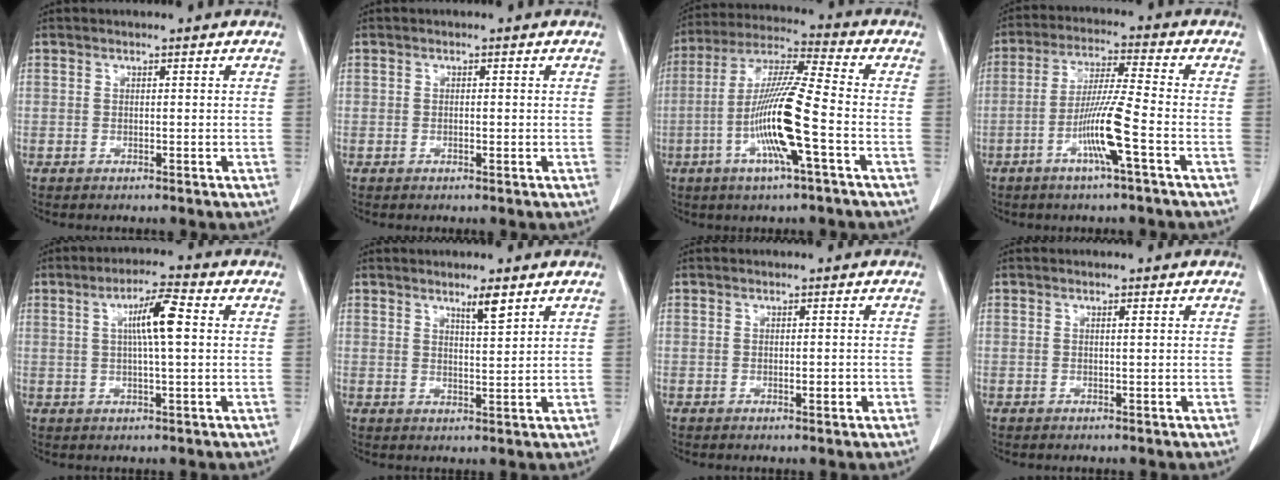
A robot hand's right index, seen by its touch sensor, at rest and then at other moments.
{"total": 0.6, "force": [-0.2, 0.3, 0.5], "torque": [-0.008, 0.000, -0.003]}
{"total": 13.5, "force": [-3.9, 0.2, 12.9], "torque": [-0.258, -0.003, -0.082]}
{"total": 9.0, "force": [-3.6, -0.8, 8.2], "torque": [-0.161, -0.006, -0.072]}
{"total": 6.6, "force": [1.3, 0.4, 6.4], "torque": [-0.114, 0.010, 0.020]}
{"total": 3.2, "force": [2.3, 0.2, 2.3], "torque": [-0.042, -0.004, 0.040]}
{"total": 1.2, "force": [-0.3, 0.4, 1.1], "torque": [-0.019, 0.001, -0.002]}
{"total": 0.5, "force": [0.2, 0.0, 0.5], "torque": [-0.011, 0.000, 0.004]}